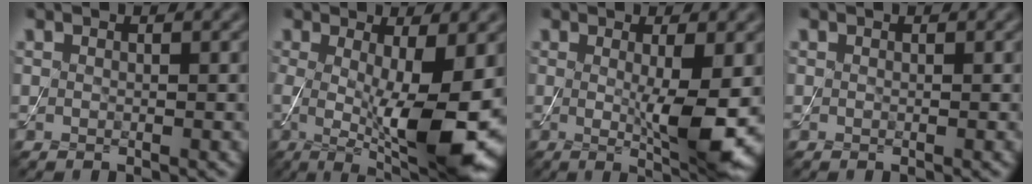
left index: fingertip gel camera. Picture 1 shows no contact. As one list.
[{"total": 10.6, "force": [-1.1, 2.7, 10.2], "torque": [-0.160, -0.029, -0.010]}, {"total": 5.7, "force": [-0.2, 0.9, 5.7], "torque": [-0.087, -0.015, 0.003]}, {"total": 0.0}]